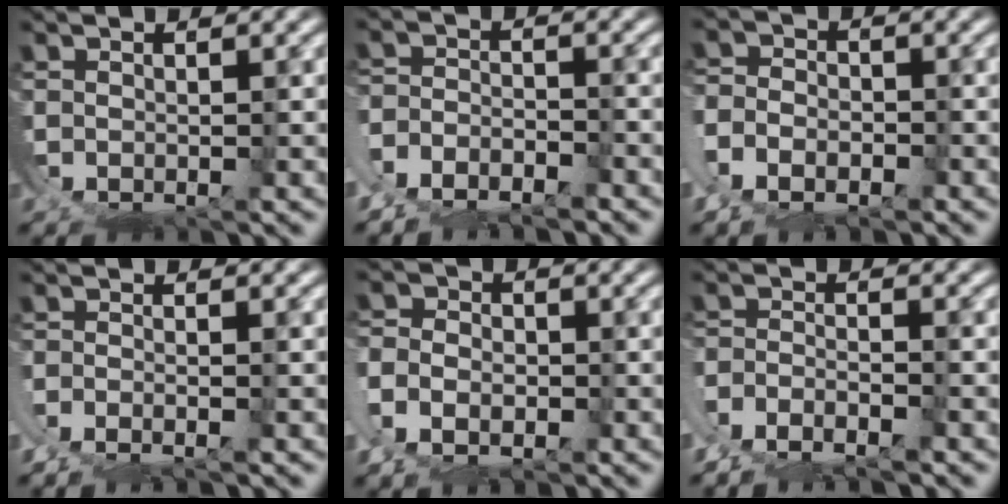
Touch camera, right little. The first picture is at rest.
{"total": 3.4, "force": [-2.6, 1.8, 1.3], "torque": [-0.019, -0.007, -0.047]}
{"total": 2.8, "force": [-1.5, 1.6, 1.8], "torque": [-0.034, -0.015, -0.023]}
{"total": 1.9, "force": [-1.4, 0.2, 1.3], "torque": [-0.025, -0.003, -0.024]}
{"total": 3.5, "force": [-1.1, 2.3, 2.4], "torque": [-0.048, -0.016, -0.015]}
{"total": 3.2, "force": [-2.5, 0.8, 1.7], "torque": [-0.028, -0.007, -0.042]}